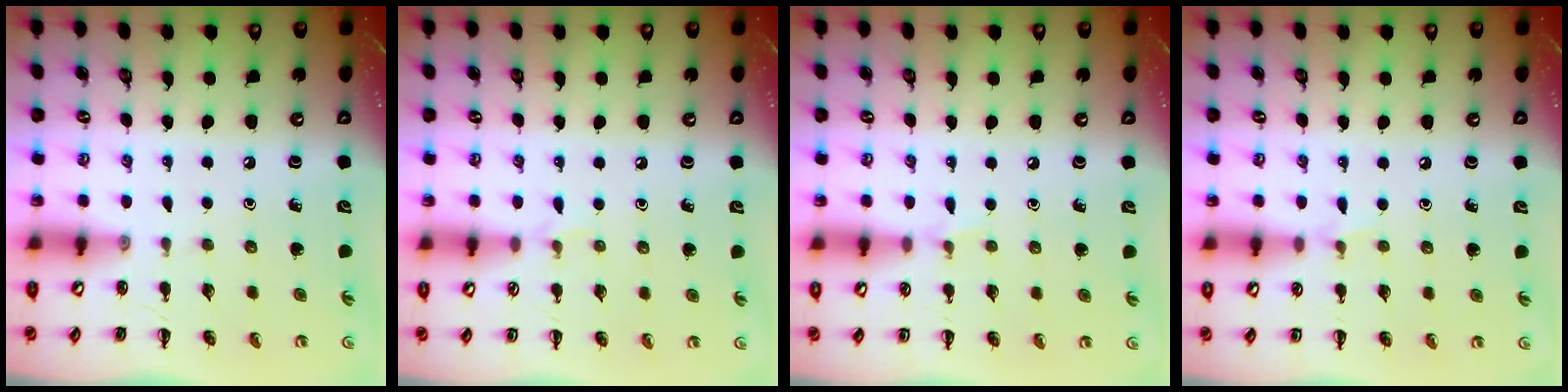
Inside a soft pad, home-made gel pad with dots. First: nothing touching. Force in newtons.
{"total": 3.8, "press": 3.5, "slide": 1.5}
{"total": 4.4, "press": 4.1, "slide": 1.5}
{"total": 4.4, "press": 4.1, "slide": 1.5}